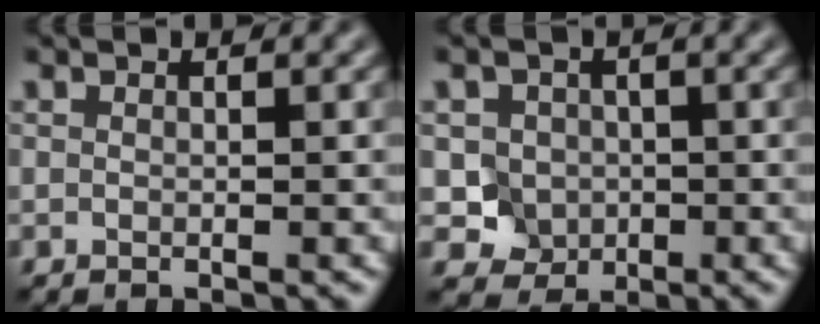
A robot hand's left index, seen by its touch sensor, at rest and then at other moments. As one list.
[{"total": 3.3, "force": [-0.2, 3.1, 1.2], "torque": [-0.011, -0.004, -0.009]}]